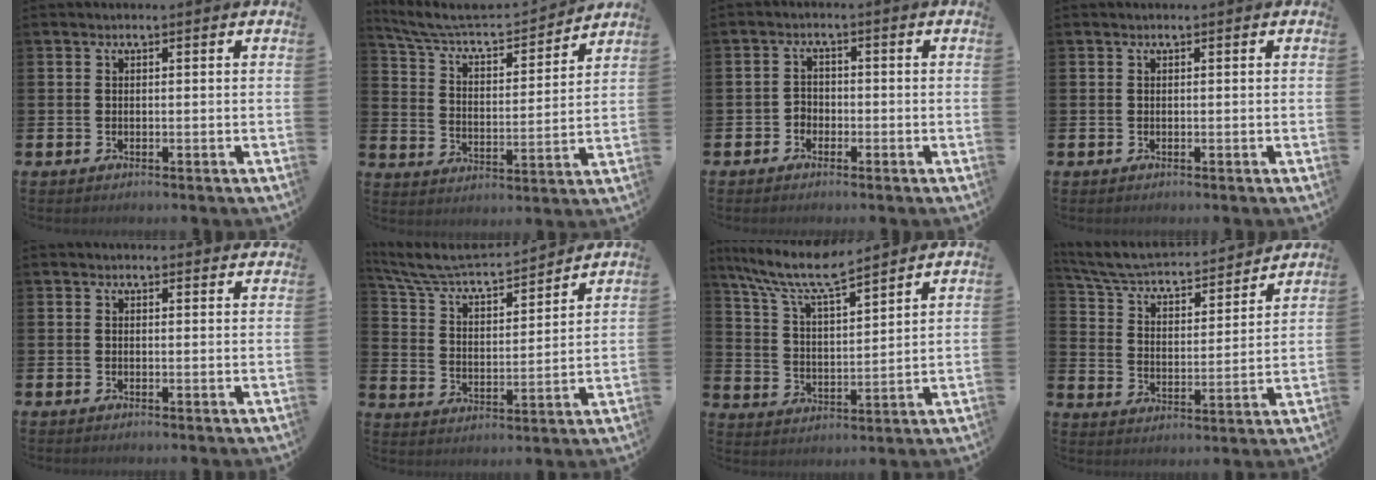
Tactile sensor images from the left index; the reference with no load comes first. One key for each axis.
{"total": 6.9, "fx": 6.2, "fy": 2.2, "fz": 2.3, "tx": -0.080, "ty": -0.044, "tz": 0.102}
{"total": 1.9, "fx": -1.3, "fy": 1.4, "fz": 0.2, "tx": -0.014, "ty": 0.009, "tz": -0.027}
{"total": 0.0}
{"total": 0.8, "fx": 0.8, "fy": 0.3, "fz": 0.1, "tx": 0.006, "ty": 0.000, "tz": 0.013}
{"total": 7.2, "fx": 6.6, "fy": 1.6, "fz": 2.2, "tx": -0.079, "ty": -0.051, "tz": 0.112}
{"total": 9.5, "fx": 8.3, "fy": 1.6, "fz": 4.3, "tx": -0.119, "ty": -0.038, "tz": 0.147}
{"total": 6.1, "fx": 5.6, "fy": 1.7, "fz": 1.8, "tx": -0.069, "ty": -0.047, "tz": 0.090}